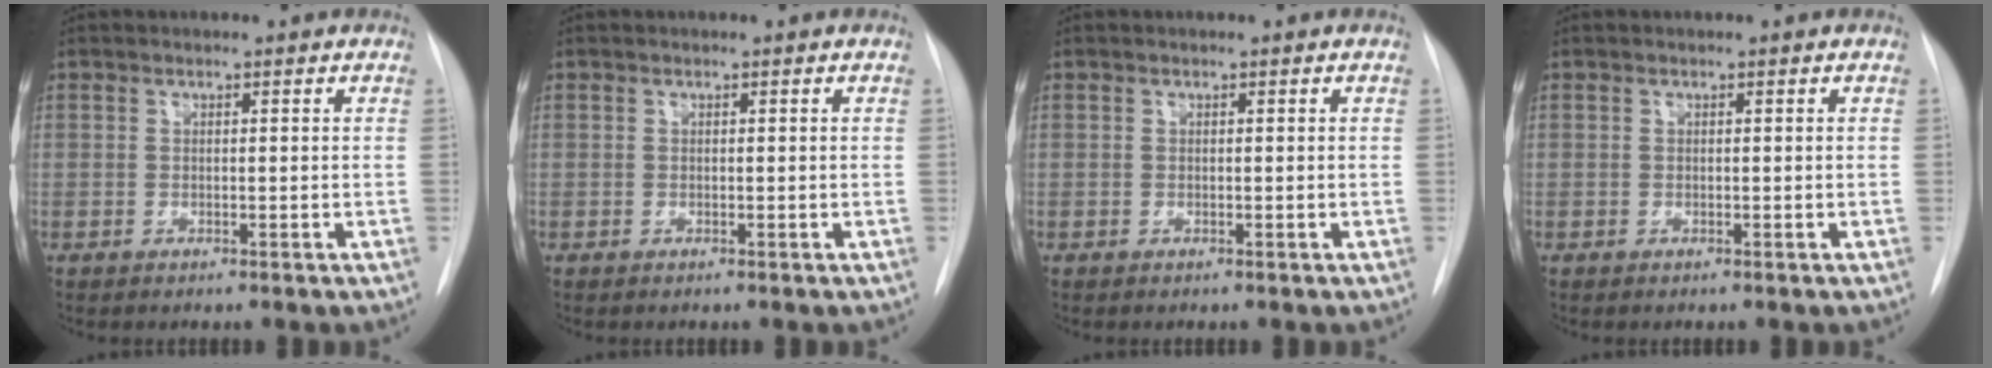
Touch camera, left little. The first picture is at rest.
{"total": 0.0}
{"total": 0.0}
{"total": 0.0}